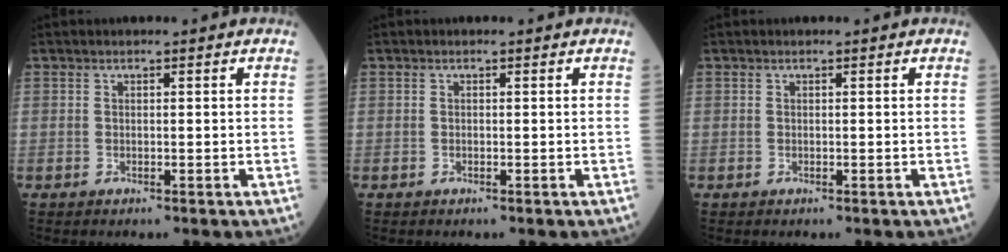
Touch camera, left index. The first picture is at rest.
{"total": 0.0}
{"total": 0.0}